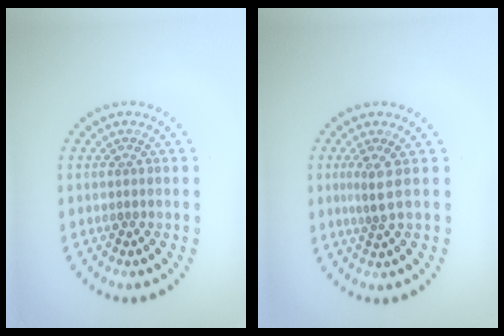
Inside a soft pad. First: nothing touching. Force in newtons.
{"total": 1.8, "press": 1.1, "slide": 1.4}